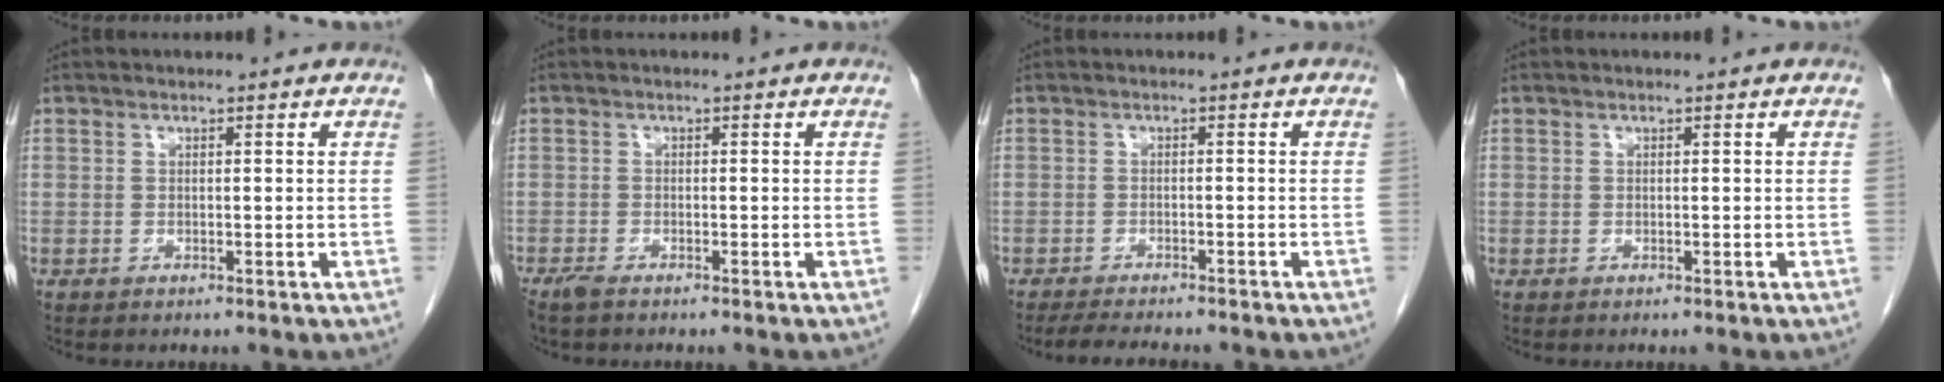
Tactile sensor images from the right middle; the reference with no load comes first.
{"total": 1.7, "force": [-1.4, 0.3, 1.0], "torque": [-0.025, -0.006, -0.027]}
{"total": 6.7, "force": [-5.9, 1.0, 3.2], "torque": [-0.047, -0.012, -0.085]}
{"total": 0.0}